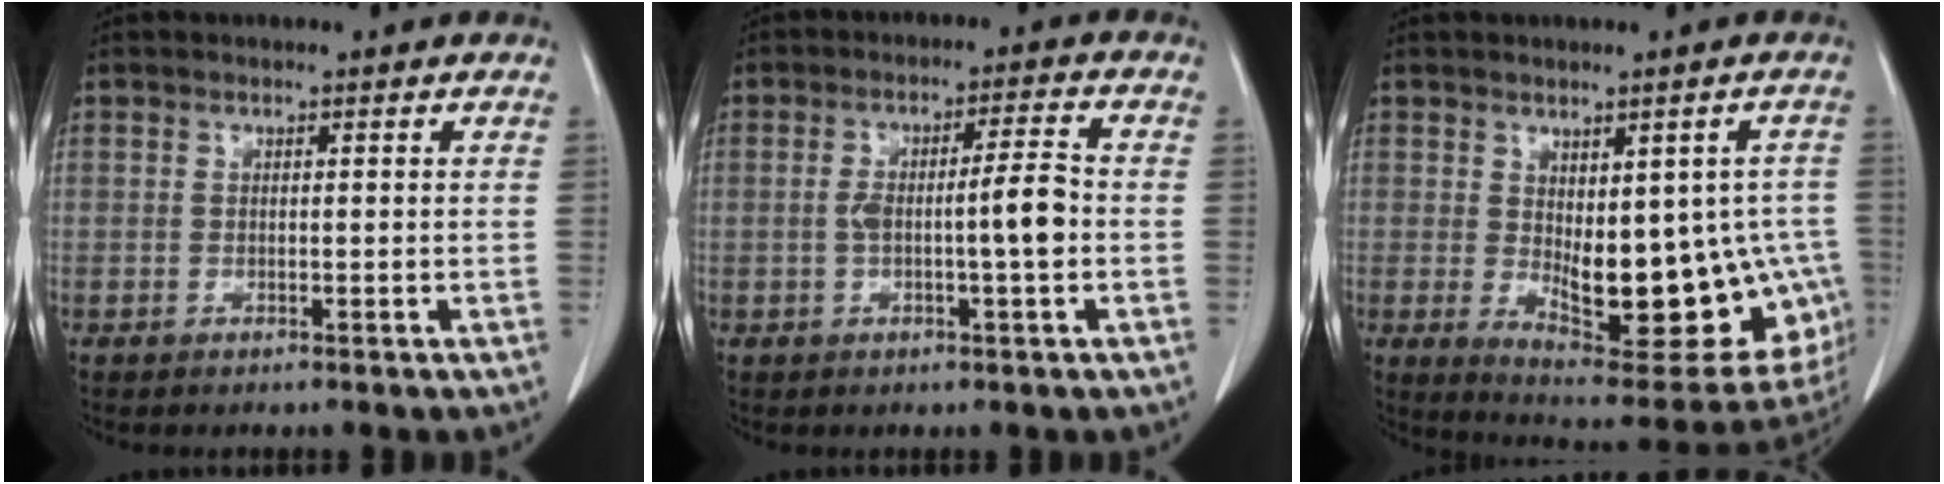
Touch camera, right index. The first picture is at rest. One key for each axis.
{"total": 6.3, "fx": -1.0, "fy": 0.4, "fz": 6.2, "tx": -0.112, "ty": 0.013, "tz": -0.016}
{"total": 20.2, "fx": -3.2, "fy": 8.6, "fz": 18.0, "tx": -0.170, "ty": 0.003, "tz": -0.014}